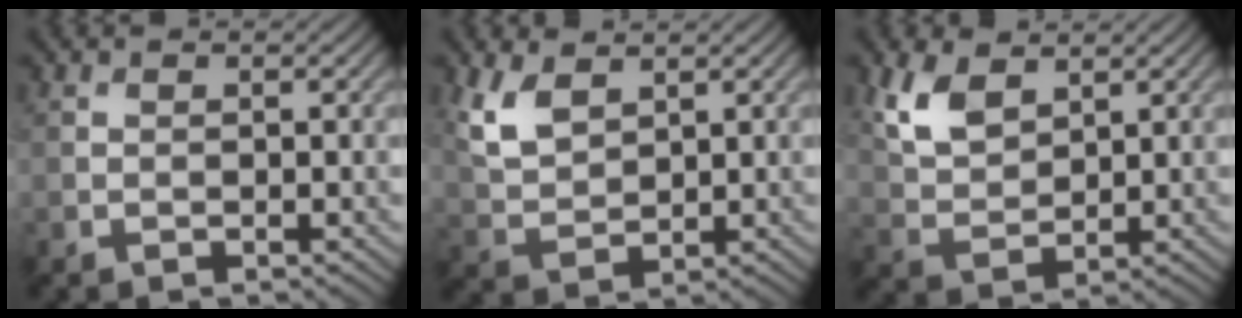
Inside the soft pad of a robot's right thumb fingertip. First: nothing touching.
{"total": 5.4, "force": [2.9, 2.9, 3.5], "torque": [-0.092, -0.001, 0.064]}
{"total": 5.8, "force": [3.2, 3.1, 3.6], "torque": [-0.090, -0.001, 0.070]}